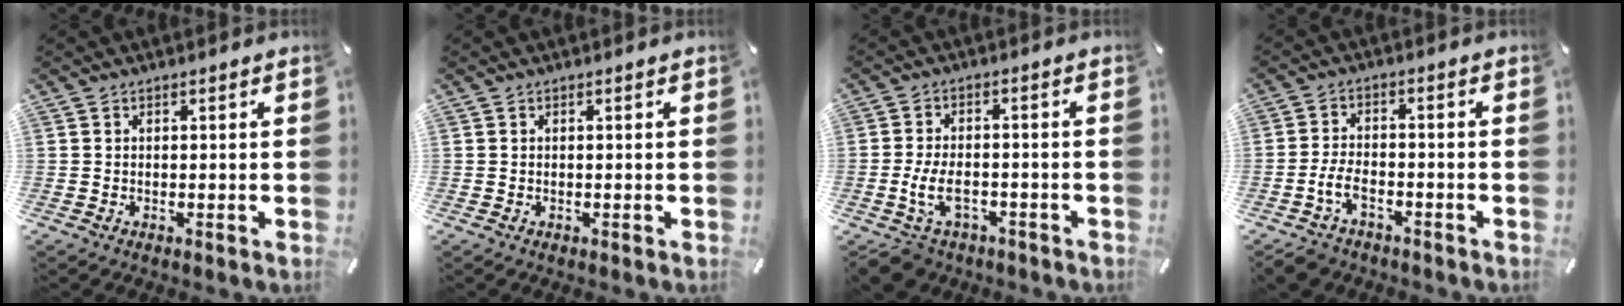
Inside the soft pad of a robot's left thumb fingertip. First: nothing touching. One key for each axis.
{"total": 0.0}
{"total": 8.0, "fx": -3.0, "fy": 5.1, "fz": 5.3, "tx": -0.110, "ty": 0.013, "tz": -0.051}
{"total": 6.2, "fx": -3.3, "fy": 3.8, "fz": 3.7, "tx": -0.084, "ty": 0.015, "tz": -0.066}